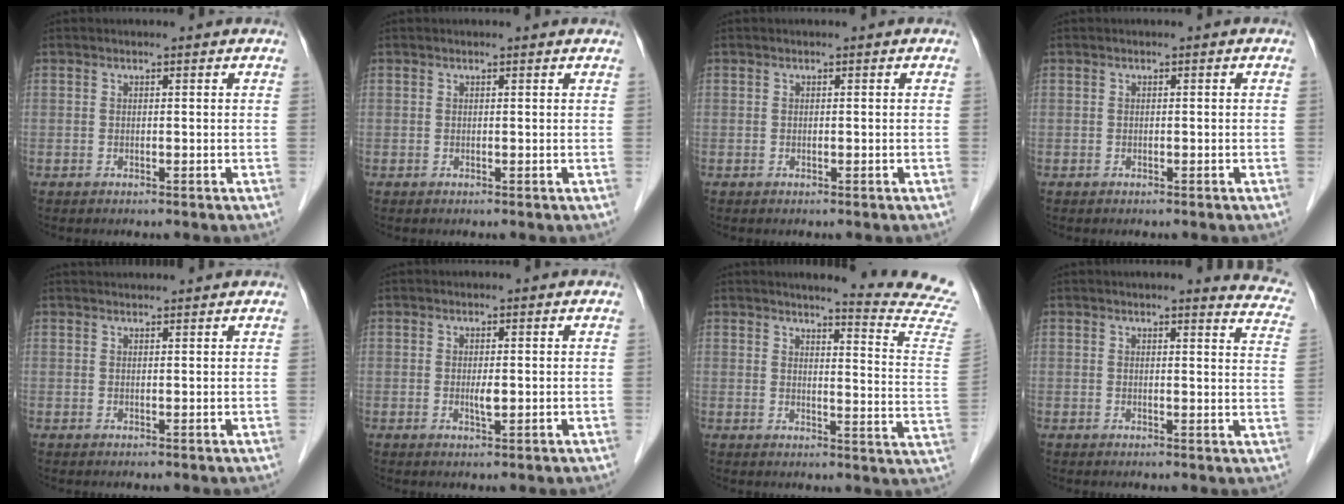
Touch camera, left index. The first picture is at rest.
{"total": 1.3, "force": [1.3, 0.2, 0.3], "torque": [-0.010, 0.007, 0.012]}
{"total": 0.0}
{"total": 0.0}
{"total": 4.0, "force": [4.0, -0.2, 0.8], "torque": [-0.006, 0.029, 0.054]}
{"total": 1.4, "force": [-0.1, 0.4, 1.4], "torque": [-0.026, -0.006, -0.001]}
{"total": 16.1, "force": [15.5, -1.6, 4.2], "torque": [-0.052, -0.141, 0.154]}
{"total": 9.8, "force": [9.3, 1.0, 3.0], "torque": [-0.010, -0.044, 0.071]}